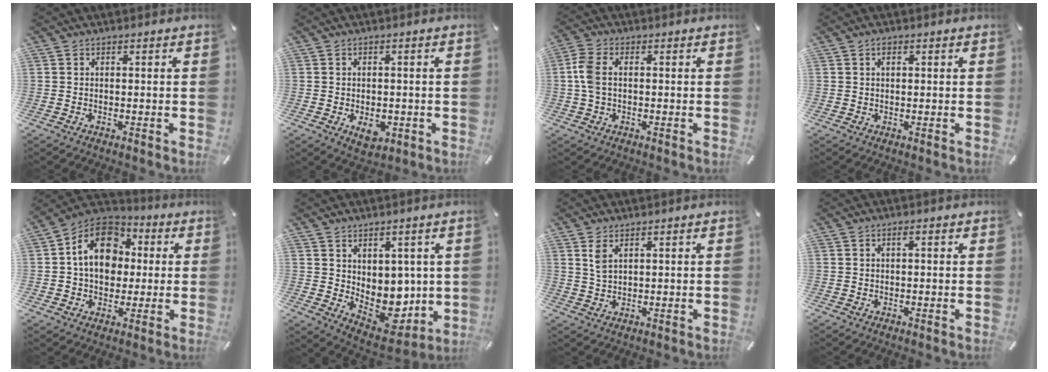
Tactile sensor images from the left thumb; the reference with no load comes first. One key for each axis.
{"total": 4.9, "fx": -1.5, "fy": 3.4, "fz": 3.2, "tx": -0.048, "ty": -0.004, "tz": -0.028}
{"total": 5.4, "fx": 0.2, "fy": 3.2, "fz": 4.3, "tx": -0.102, "ty": 0.003, "tz": 0.000}
{"total": 1.1, "fx": 0.5, "fy": 0.6, "fz": 0.8, "tx": -0.017, "ty": 0.004, "tz": 0.008}
{"total": 14.1, "fx": 1.5, "fy": 11.3, "fz": 8.3, "tx": -0.143, "ty": 0.007, "tz": 0.025}
{"total": 8.5, "fx": 2.1, "fy": 7.5, "fz": 3.5, "tx": -0.027, "ty": -0.040, "tz": 0.052}
{"total": 3.2, "fx": 1.7, "fy": 1.5, "fz": 2.3, "tx": -0.051, "ty": 0.002, "tz": 0.030}
{"total": 1.2, "fx": 0.4, "fy": 0.6, "fz": 0.9, "tx": -0.020, "ty": 0.005, "tz": 0.006}